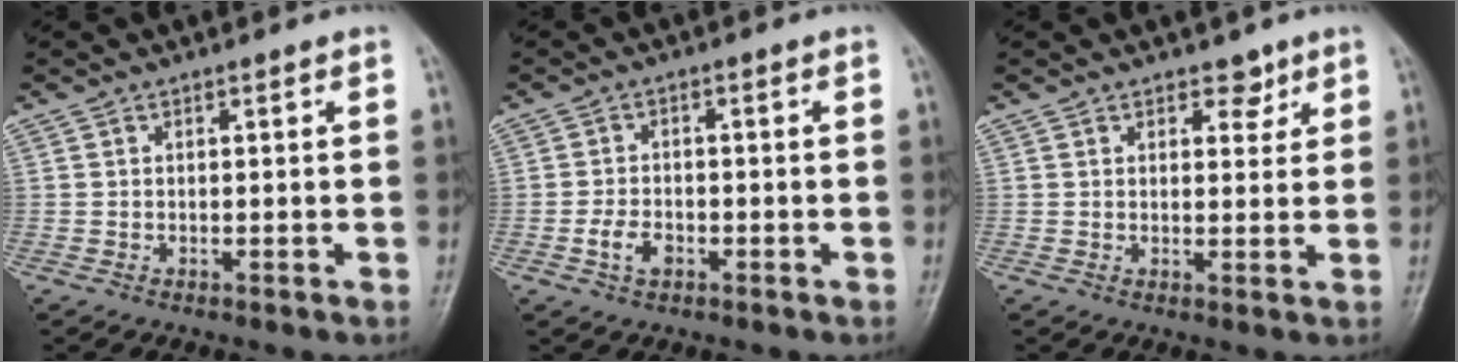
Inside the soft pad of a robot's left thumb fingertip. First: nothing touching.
{"total": 3.9, "force": [-1.6, 2.5, 2.5], "torque": [-0.045, 0.011, -0.030]}
{"total": 3.3, "force": [2.2, 1.9, 1.5], "torque": [0.002, -0.012, 0.031]}